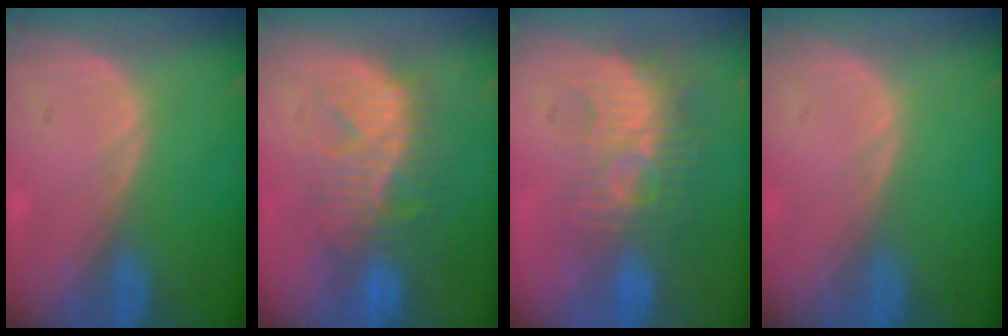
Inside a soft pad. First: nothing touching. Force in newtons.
{"total": 9.0, "press": 8.6, "slide": 2.5}
{"total": 9.6, "press": 8.5, "slide": 4.4}
{"total": 0.0}